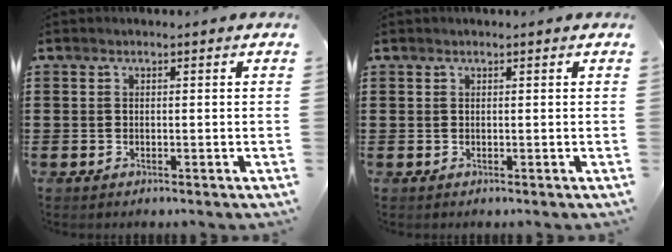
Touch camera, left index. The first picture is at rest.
{"total": 0.0}